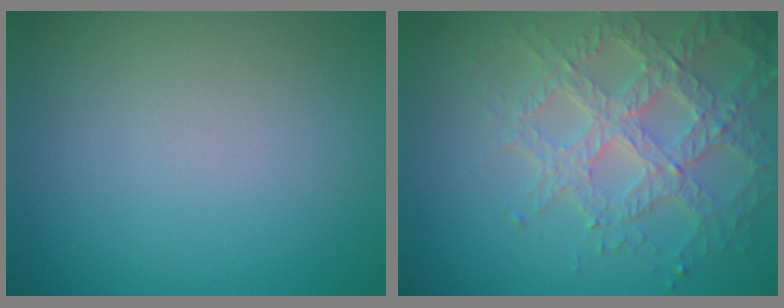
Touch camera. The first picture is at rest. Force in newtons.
{"total": 5.8, "press": 4.8, "slide": 3.2}